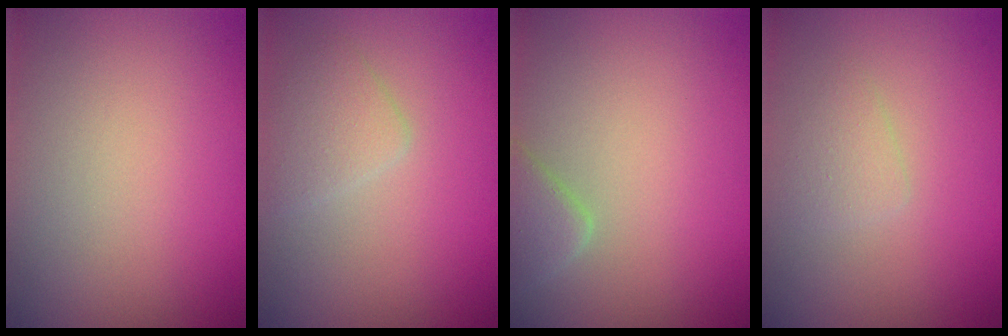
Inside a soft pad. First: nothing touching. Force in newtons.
{"total": 1.9, "press": 1.9, "slide": 0.2}
{"total": 2.1, "press": 2.1, "slide": 0.2}
{"total": 1.2, "press": 1.2, "slide": 0.0}